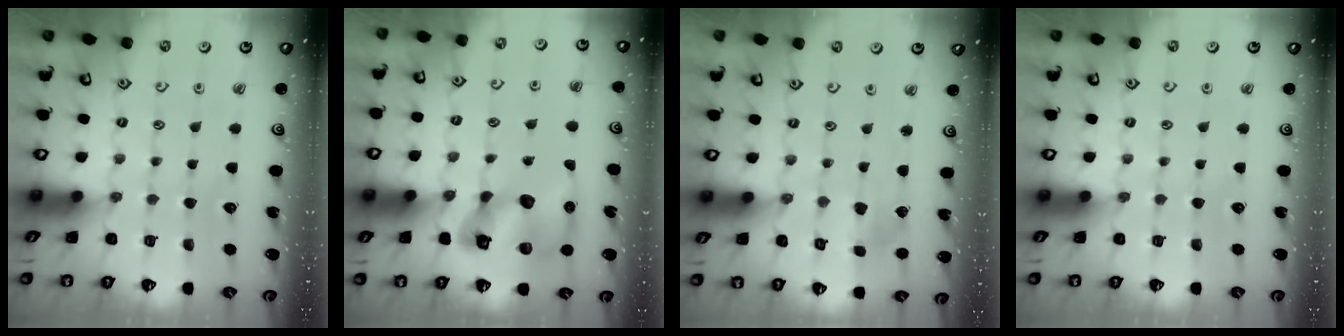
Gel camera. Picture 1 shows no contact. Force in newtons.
{"total": 15.1, "press": 14.9, "slide": 2.3}
{"total": 2.6, "press": 2.5, "slide": 0.4}
{"total": 0.0}